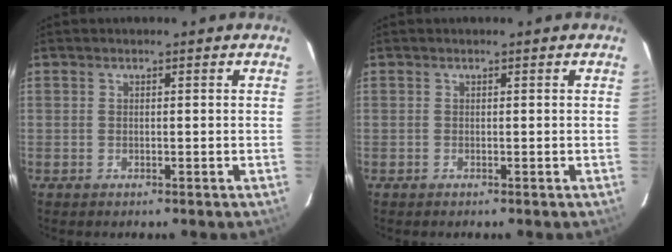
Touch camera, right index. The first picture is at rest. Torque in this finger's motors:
{"motor_torque": [0.12, 0.17, 0.02, 0.01]}